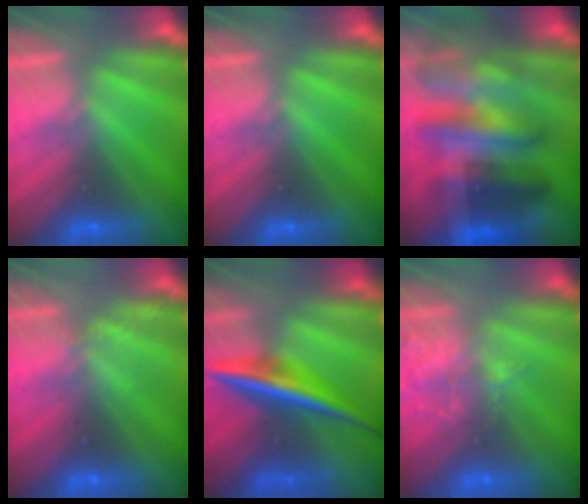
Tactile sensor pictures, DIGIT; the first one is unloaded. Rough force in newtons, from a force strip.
{"total": 0.0}
{"total": 7.4}
{"total": 2.1}
{"total": 7.2}
{"total": 1.6}